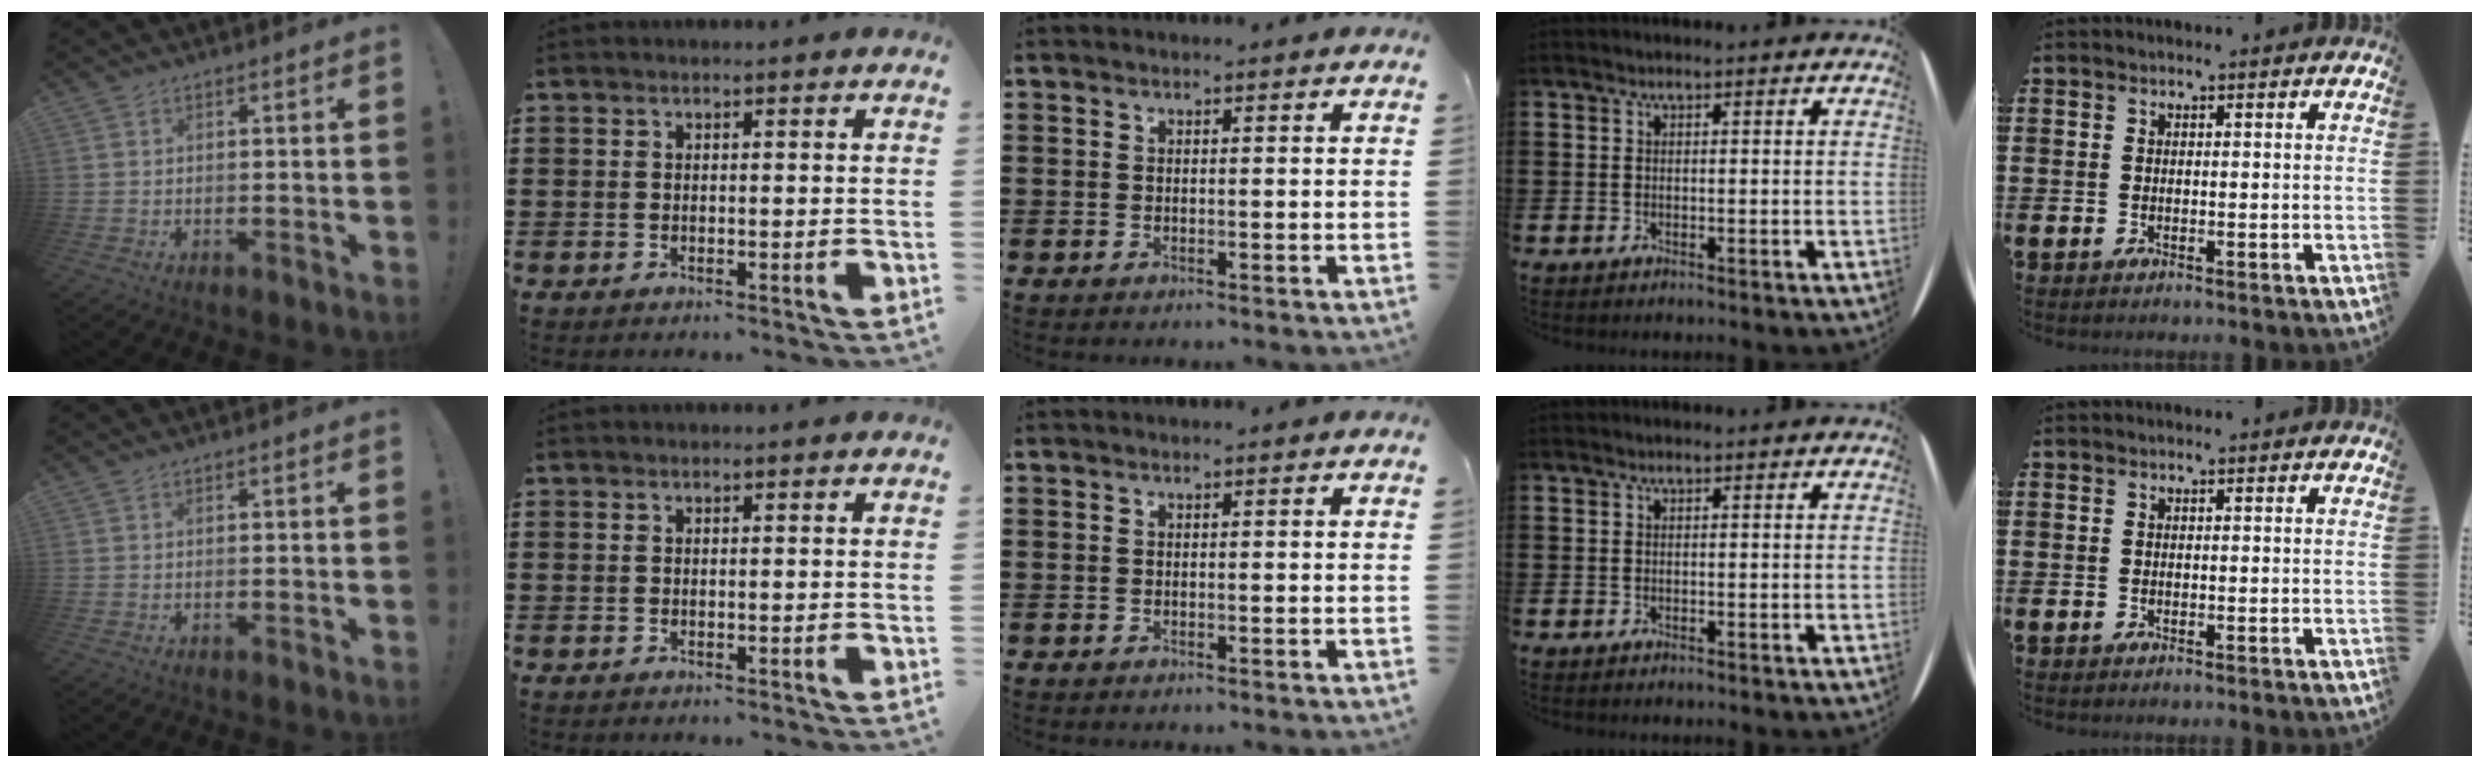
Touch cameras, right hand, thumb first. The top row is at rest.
{}